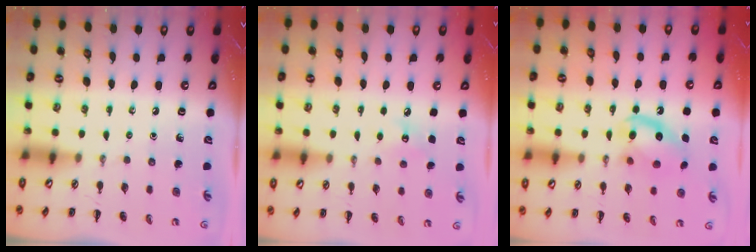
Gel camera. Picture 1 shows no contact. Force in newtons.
{"total": 5.3, "press": 5.1, "slide": 1.3}
{"total": 13.5, "press": 13.3, "slide": 1.9}